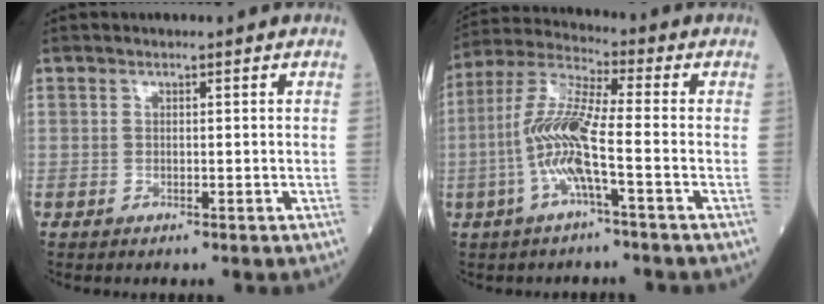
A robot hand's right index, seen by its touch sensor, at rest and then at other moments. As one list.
[{"total": 10.1, "force": [-2.6, 0.8, 9.7], "torque": [-0.214, 0.012, -0.056]}]